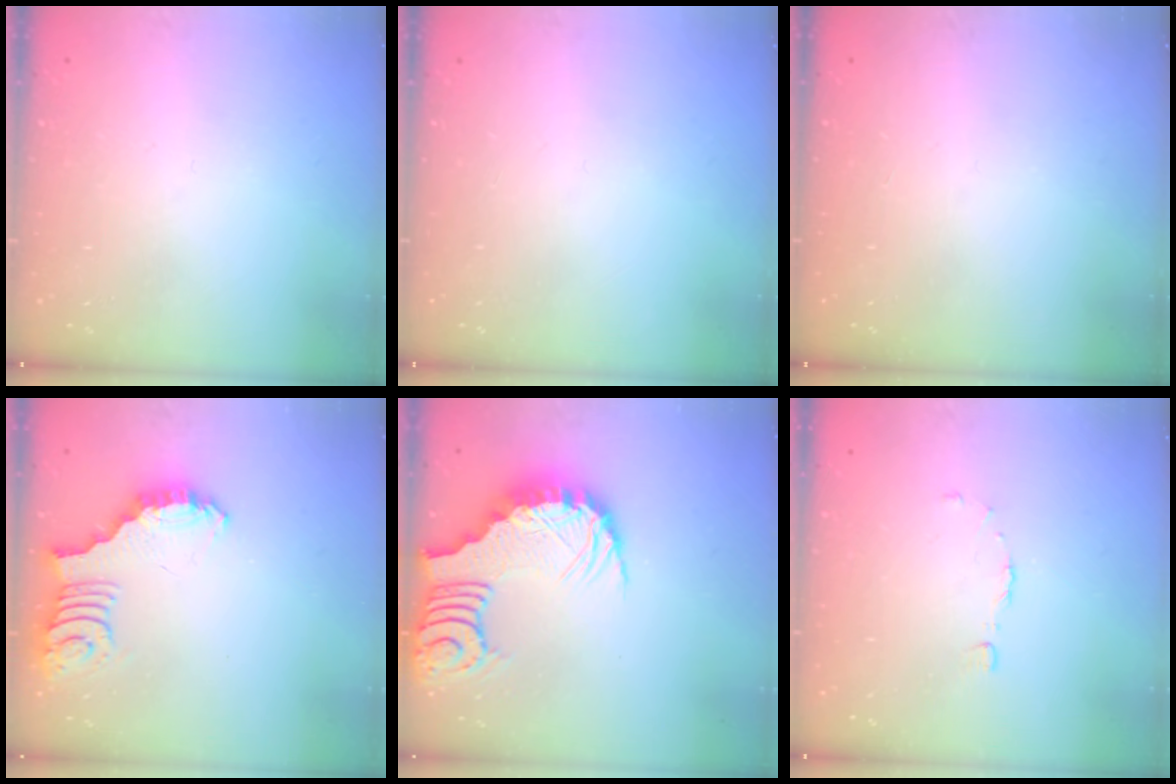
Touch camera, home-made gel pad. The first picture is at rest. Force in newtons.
{"total": 0.0}
{"total": 1.6, "press": 1.6, "slide": 0.3}
{"total": 2.6, "press": 2.6, "slide": 0.5}
{"total": 3.4, "press": 3.3, "slide": 0.5}
{"total": 2.9, "press": 2.9, "slide": 0.2}